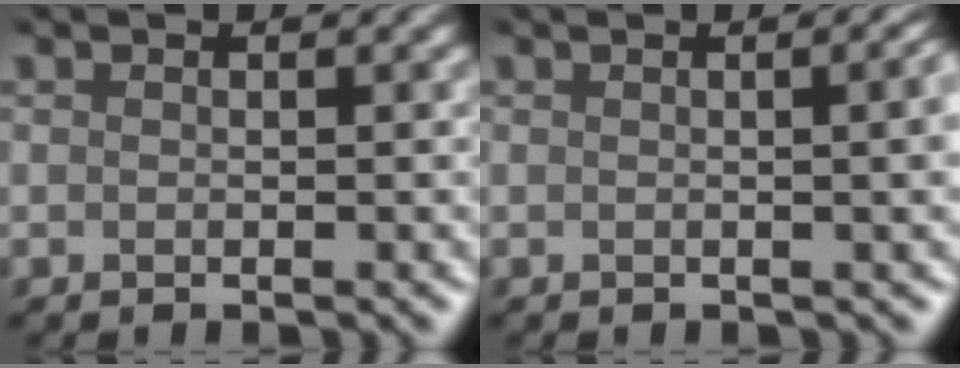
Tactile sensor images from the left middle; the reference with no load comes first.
{"total": 5.4, "force": [0.5, 3.0, 4.4], "torque": [-0.004, 0.014, -0.022]}